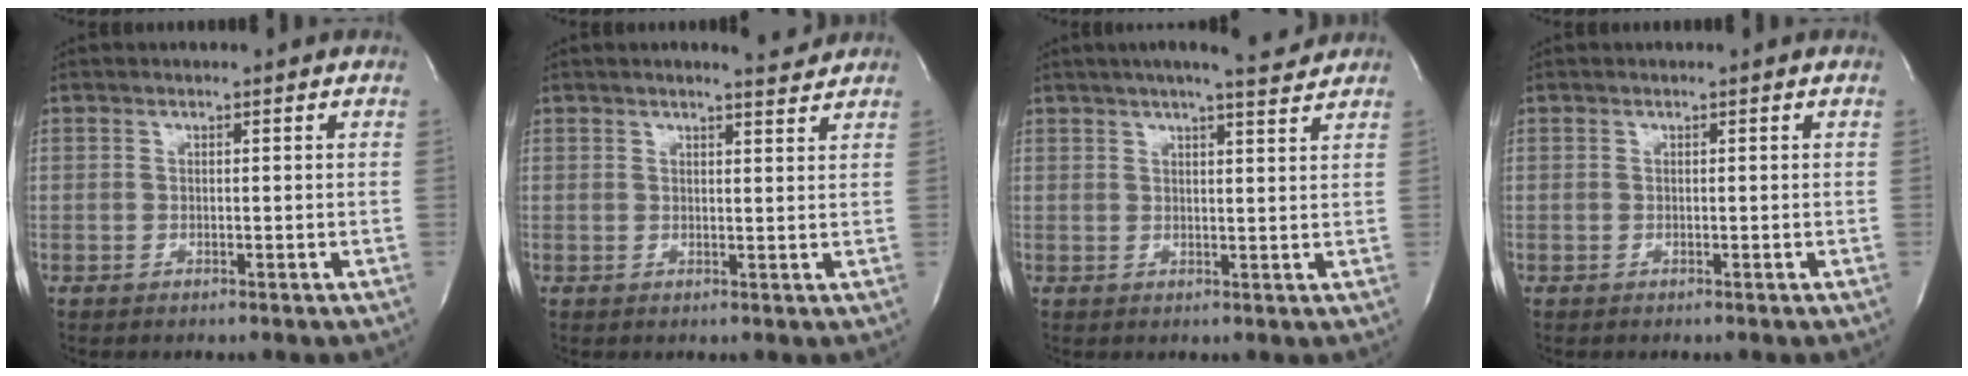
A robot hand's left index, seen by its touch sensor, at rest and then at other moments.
{"total": 2.8, "force": [2.7, 0.0, 0.8], "torque": [-0.018, -0.008, 0.032]}
{"total": 8.2, "force": [7.2, 0.4, 3.9], "torque": [-0.060, 0.007, 0.088]}
{"total": 0.0}